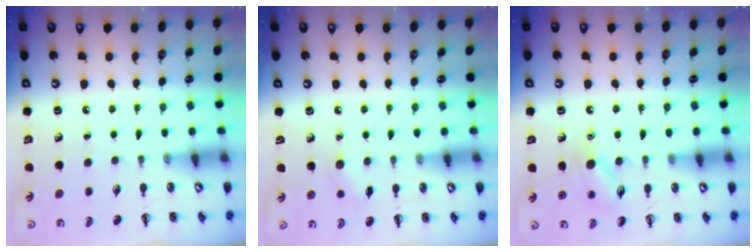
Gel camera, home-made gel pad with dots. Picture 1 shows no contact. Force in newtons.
{"total": 5.8, "press": 5.7, "slide": 1.1}
{"total": 9.7, "press": 9.6, "slide": 1.0}